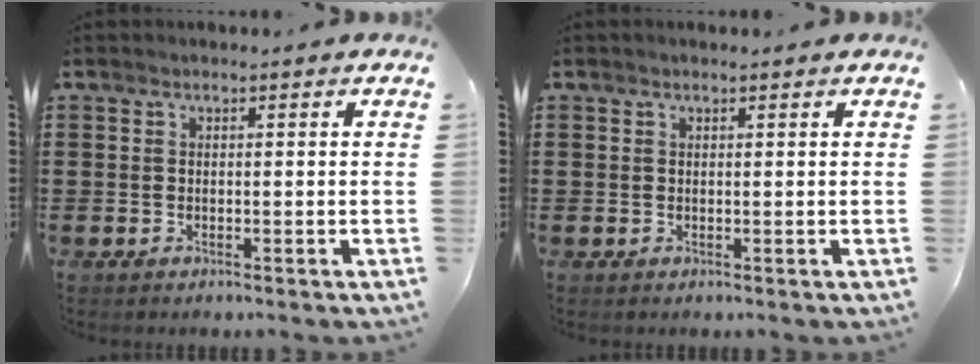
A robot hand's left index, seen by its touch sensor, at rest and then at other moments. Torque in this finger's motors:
{"motor_torque": [0.16, 0.18, 0.01, 0.03]}